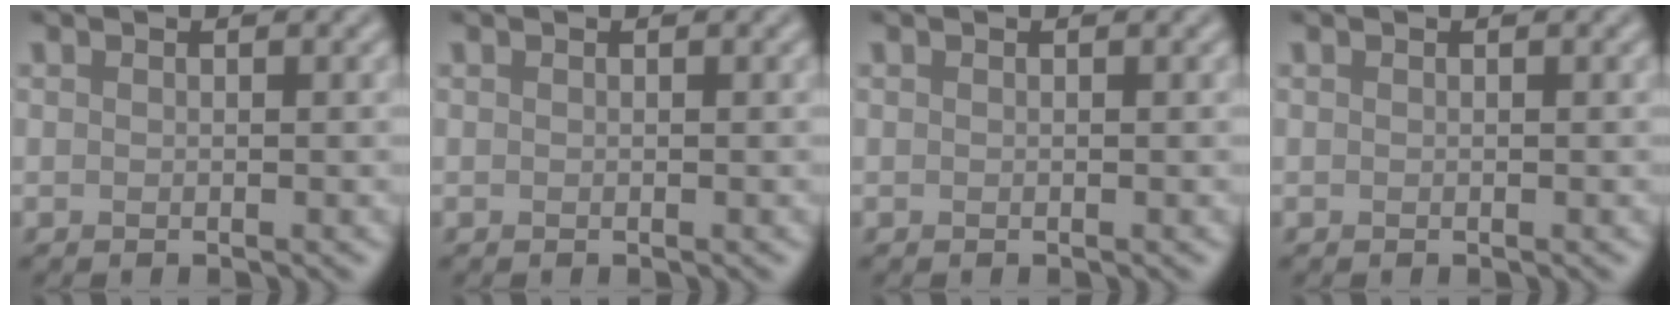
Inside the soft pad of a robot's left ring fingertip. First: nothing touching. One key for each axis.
{"total": 0.0}
{"total": 0.0}
{"total": 0.0}